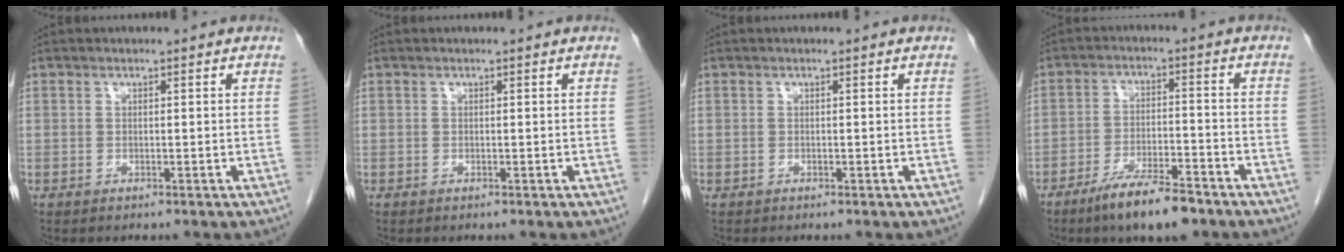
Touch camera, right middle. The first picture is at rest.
{"total": 0.0}
{"total": 0.0}
{"total": 9.0, "force": [-6.6, 1.7, 5.9], "torque": [-0.103, -0.012, -0.114]}